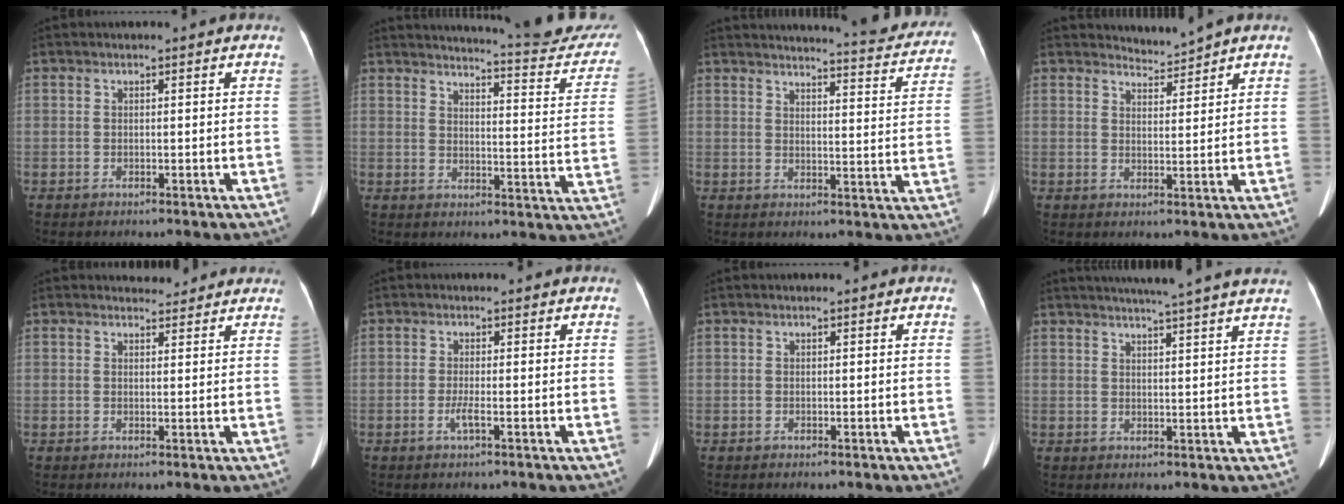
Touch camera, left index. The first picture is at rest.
{"total": 20.2, "force": [19.4, 1.5, 5.6], "torque": [-0.067, -0.097, 0.213]}
{"total": 17.8, "force": [17.0, 1.5, 5.3], "torque": [-0.062, -0.063, 0.186]}
{"total": 2.5, "force": [2.3, -0.8, -0.7], "torque": [0.003, -0.009, 0.046]}
{"total": 3.3, "force": [3.1, 1.1, 0.2], "torque": [-0.002, 0.002, 0.033]}
{"total": 1.6, "force": [-0.6, -0.2, 1.4], "torque": [-0.031, -0.003, -0.012]}
{"total": 0.0}
{"total": 13.8, "force": [12.2, -0.4, 6.4], "torque": [-0.102, 0.005, 0.144]}